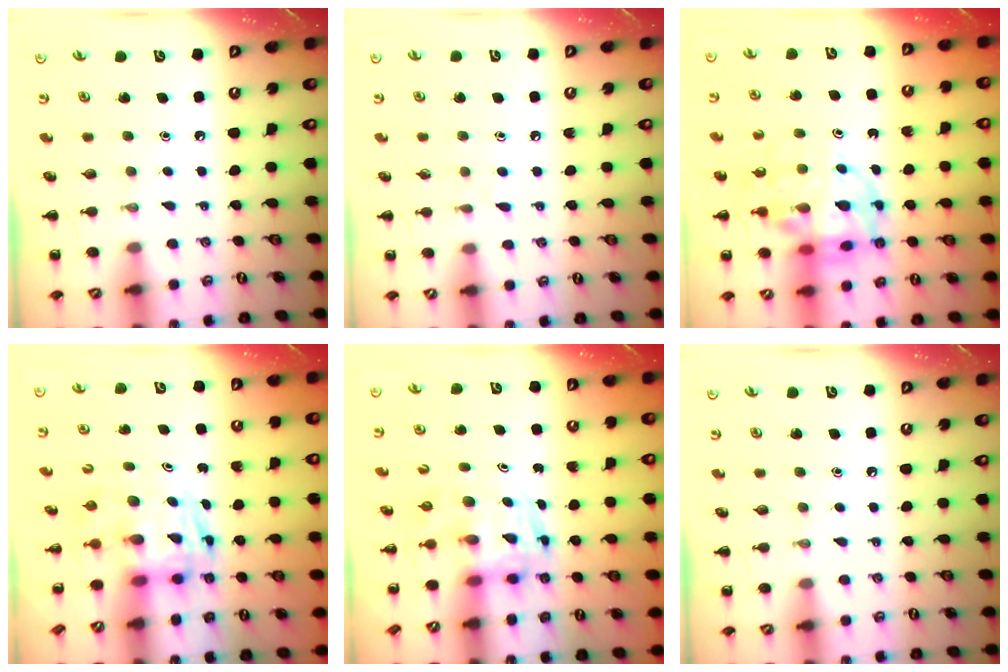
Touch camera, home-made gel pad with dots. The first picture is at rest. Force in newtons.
{"total": 3.1, "press": 2.8, "slide": 1.3}
{"total": 16.0, "press": 15.6, "slide": 3.8}
{"total": 2.7, "press": 2.6, "slide": 0.5}
{"total": 3.5, "press": 3.5, "slide": 0.6}
{"total": 0.0}